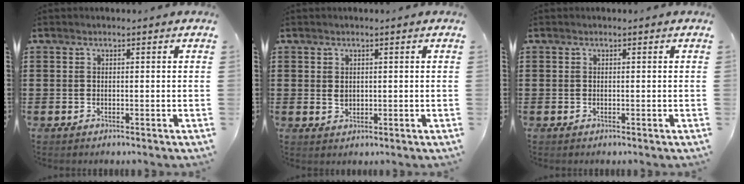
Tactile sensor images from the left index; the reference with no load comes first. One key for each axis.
{"total": 1.4, "fx": 0.3, "fy": 1.1, "fz": 0.8, "tx": -0.019, "ty": 0.008, "tz": 0.004}
{"total": 0.0}